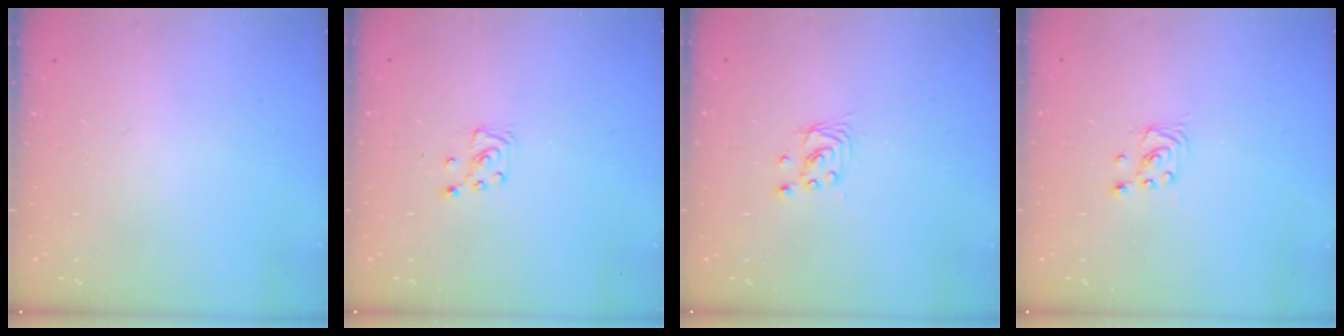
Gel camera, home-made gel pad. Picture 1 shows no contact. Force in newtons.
{"total": 4.1, "press": 4.1, "slide": 0.4}
{"total": 2.4, "press": 2.4, "slide": 0.2}
{"total": 1.7, "press": 1.6, "slide": 0.1}